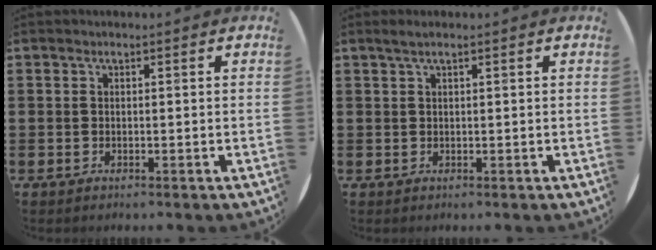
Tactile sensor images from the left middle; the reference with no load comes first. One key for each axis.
{"total": 1.1, "fx": 0.6, "fy": 0.0, "fz": 0.9, "tx": -0.017, "ty": 0.002, "tz": 0.010}